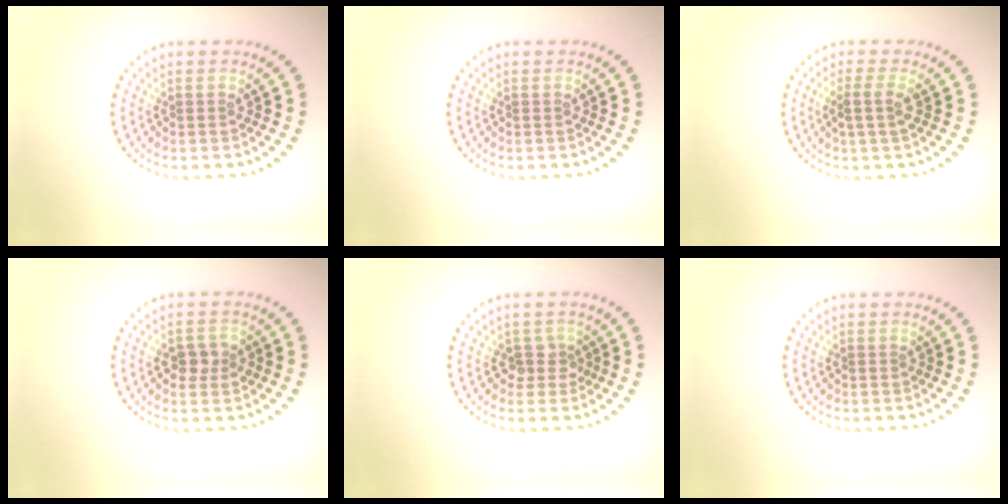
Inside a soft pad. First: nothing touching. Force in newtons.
{"total": 0.0}
{"total": 2.0, "press": 1.6, "slide": 1.2}
{"total": 2.0, "press": 2.0, "slide": 0.4}
{"total": 1.7, "press": 1.3, "slide": 1.2}
{"total": 0.0}